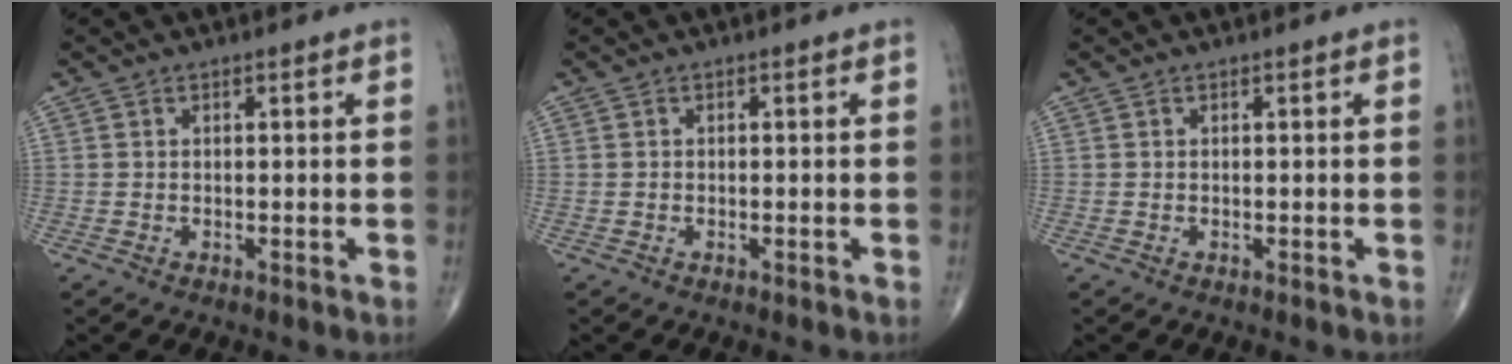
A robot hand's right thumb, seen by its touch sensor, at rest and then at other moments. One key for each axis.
{"total": 0.0}
{"total": 0.0}